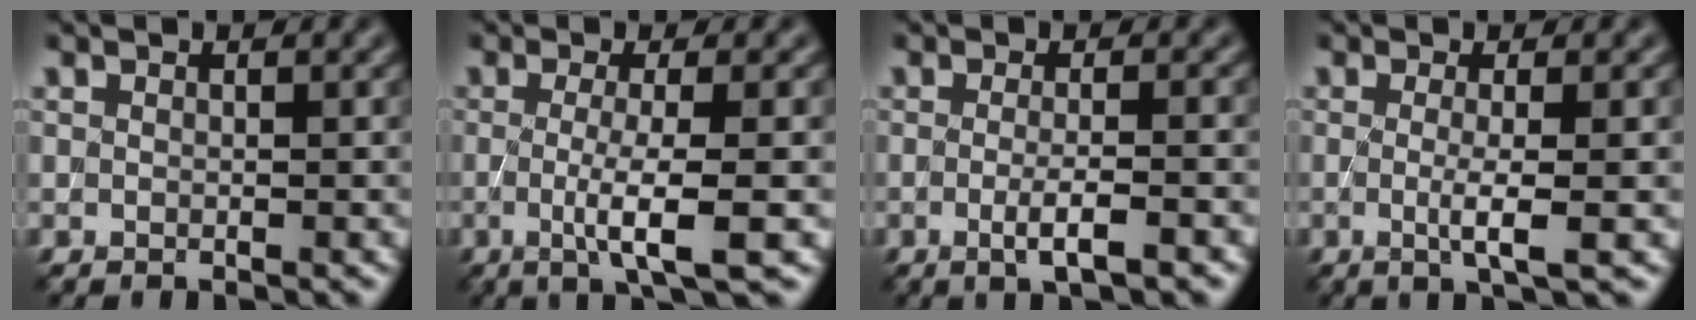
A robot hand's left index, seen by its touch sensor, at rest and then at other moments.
{"total": 5.1, "force": [-0.8, 1.1, 4.9], "torque": [-0.082, -0.010, -0.016]}
{"total": 3.1, "force": [-0.8, 0.7, 3.0], "torque": [-0.047, -0.004, -0.016]}
{"total": 3.2, "force": [-0.3, 0.6, 3.1], "torque": [-0.053, -0.008, -0.007]}